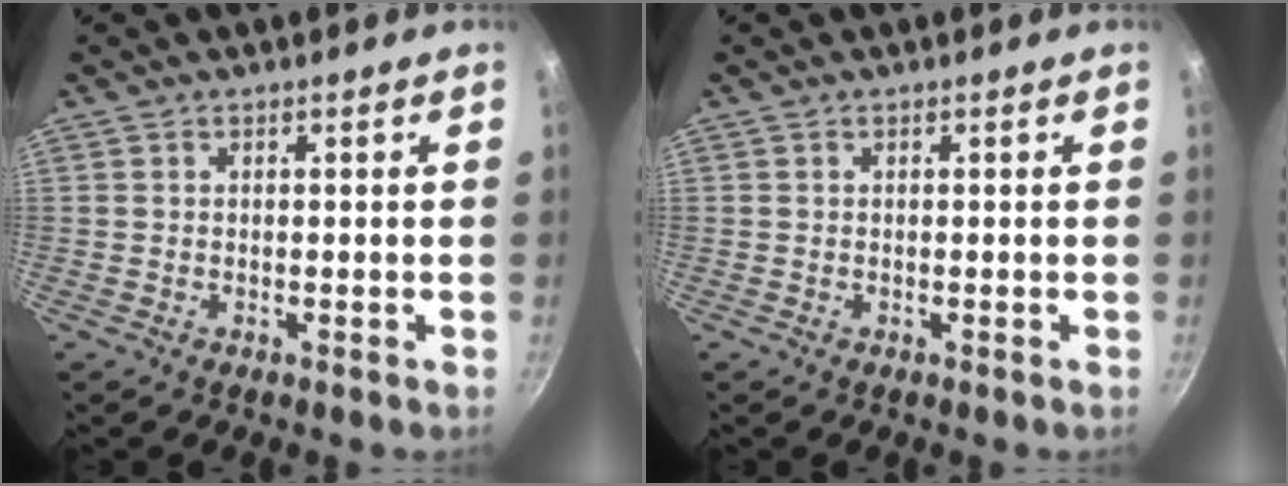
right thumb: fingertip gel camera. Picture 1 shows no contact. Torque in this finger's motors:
{"motor_torque": [-0.17, -0.18, 0.15, 0.08, 0.03]}